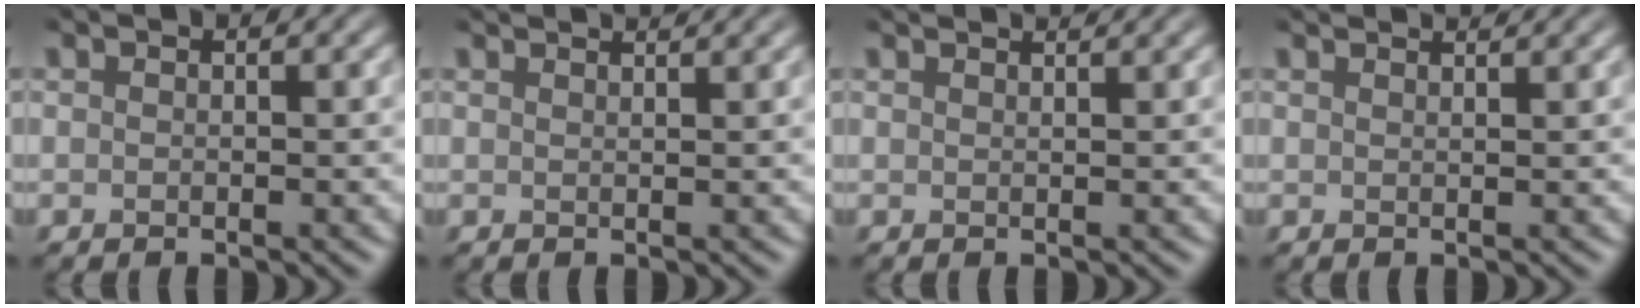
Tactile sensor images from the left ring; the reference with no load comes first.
{"total": 3.5, "force": [2.8, 1.1, 1.7], "torque": [0.000, 0.018, 0.005]}
{"total": 3.0, "force": [2.5, 1.0, 1.4], "torque": [0.000, 0.013, 0.002]}
{"total": 3.2, "force": [2.7, 0.9, 1.4], "torque": [0.000, 0.013, 0.006]}